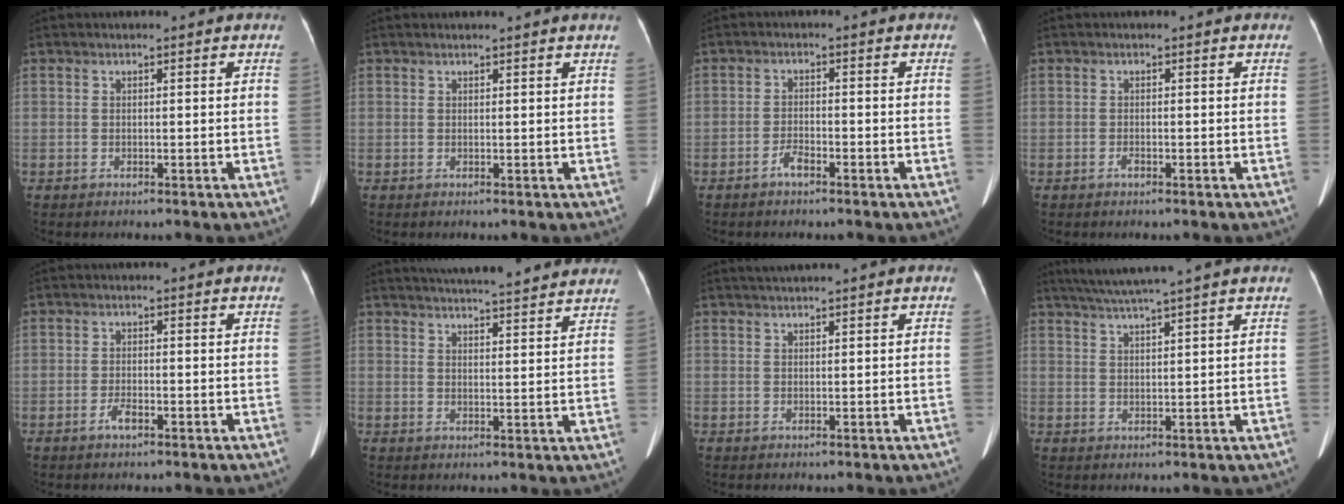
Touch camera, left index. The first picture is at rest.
{"total": 1.2, "force": [1.1, -0.3, 0.4], "torque": [-0.013, 0.000, 0.020]}
{"total": 2.1, "force": [-1.6, 0.5, 1.3], "torque": [-0.026, 0.000, -0.029]}
{"total": 0.7, "force": [-0.5, 0.2, 0.4], "torque": [-0.010, -0.001, -0.005]}
{"total": 2.0, "force": [-1.3, 0.5, 1.4], "torque": [-0.031, -0.001, -0.021]}
{"total": 17.2, "force": [15.8, 1.6, 6.8], "torque": [-0.097, 0.024, 0.199]}
{"total": 1.7, "force": [1.4, -0.4, 0.8], "torque": [-0.013, 0.014, 0.031]}
{"total": 7.3, "force": [6.0, -1.7, 3.9], "torque": [-0.063, 0.019, 0.095]}